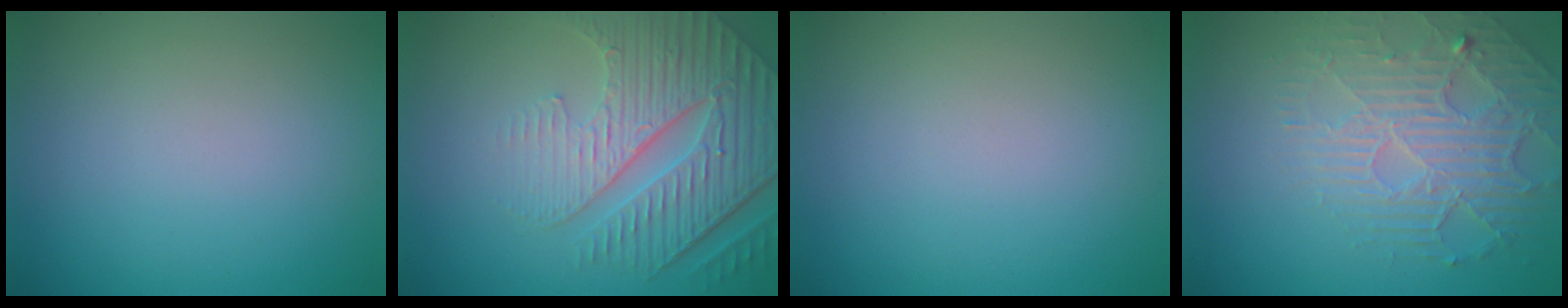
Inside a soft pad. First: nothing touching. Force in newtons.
{"total": 7.0, "press": 5.4, "slide": 4.5}
{"total": 0.0}
{"total": 3.8, "press": 3.4, "slide": 1.6}